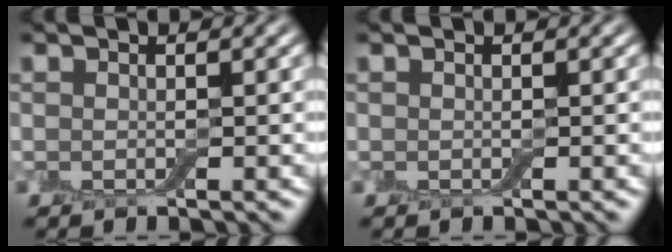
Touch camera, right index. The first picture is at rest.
{"total": 0.0}